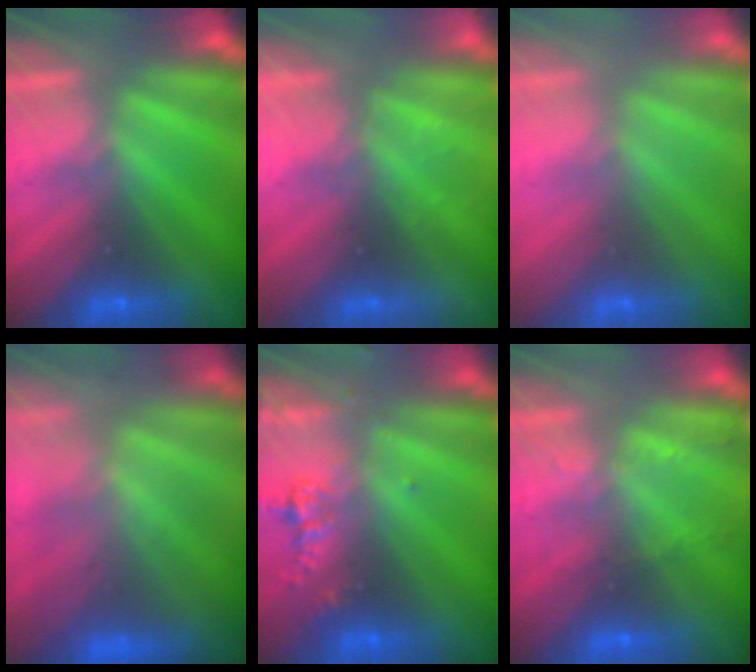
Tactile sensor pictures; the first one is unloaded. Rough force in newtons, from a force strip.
{"total": 2.2}
{"total": 2.4}
{"total": 9.8}
{"total": 2.4}
{"total": 2.1}